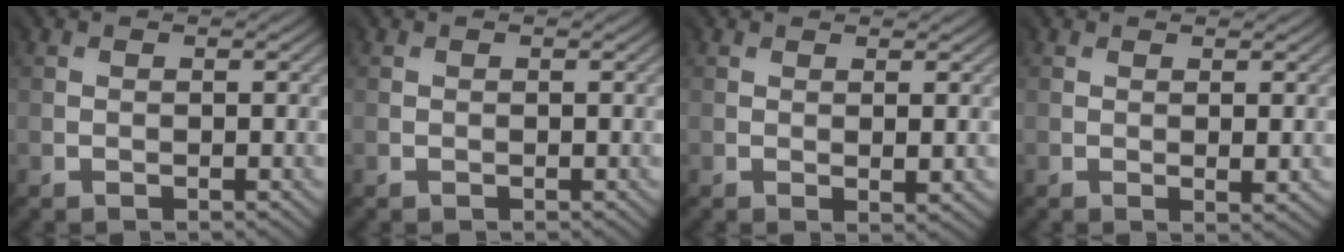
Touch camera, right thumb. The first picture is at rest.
{"total": 0.0}
{"total": 1.4, "force": [0.5, 0.3, 1.3], "torque": [-0.029, -0.002, 0.010]}
{"total": 1.4, "force": [0.3, 0.3, 1.4], "torque": [-0.031, -0.002, 0.008]}